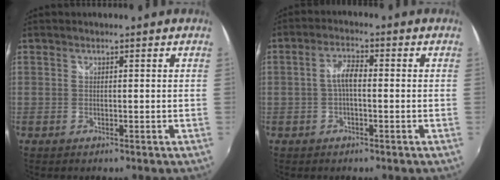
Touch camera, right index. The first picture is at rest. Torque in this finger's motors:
{"motor_torque": [0.46, -0.14, 0.35, 0.08]}